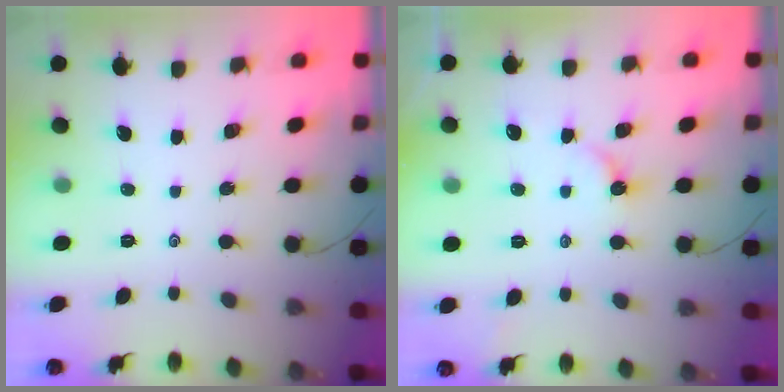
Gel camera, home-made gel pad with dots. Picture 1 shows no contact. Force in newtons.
{"total": 3.5, "press": 3.5, "slide": 0.4}